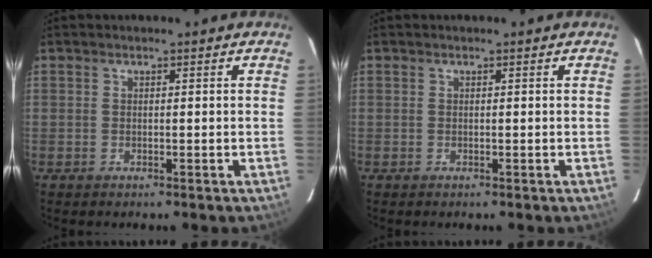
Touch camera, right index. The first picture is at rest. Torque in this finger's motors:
{"motor_torque": [0.00, 0.00, 0.01, 0.00]}